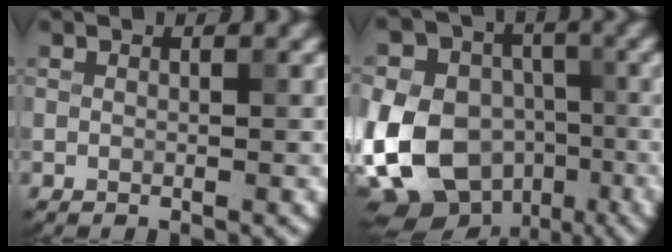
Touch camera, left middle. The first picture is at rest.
{"total": 14.2, "force": [-3.5, 10.9, 8.3], "torque": [-0.182, -0.017, -0.065]}